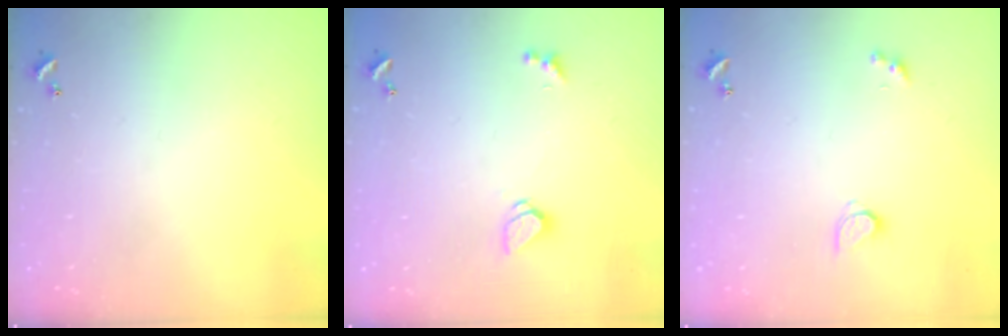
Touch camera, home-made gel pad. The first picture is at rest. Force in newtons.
{"total": 1.5, "press": 1.4, "slide": 0.5}
{"total": 2.6, "press": 2.6, "slide": 0.3}